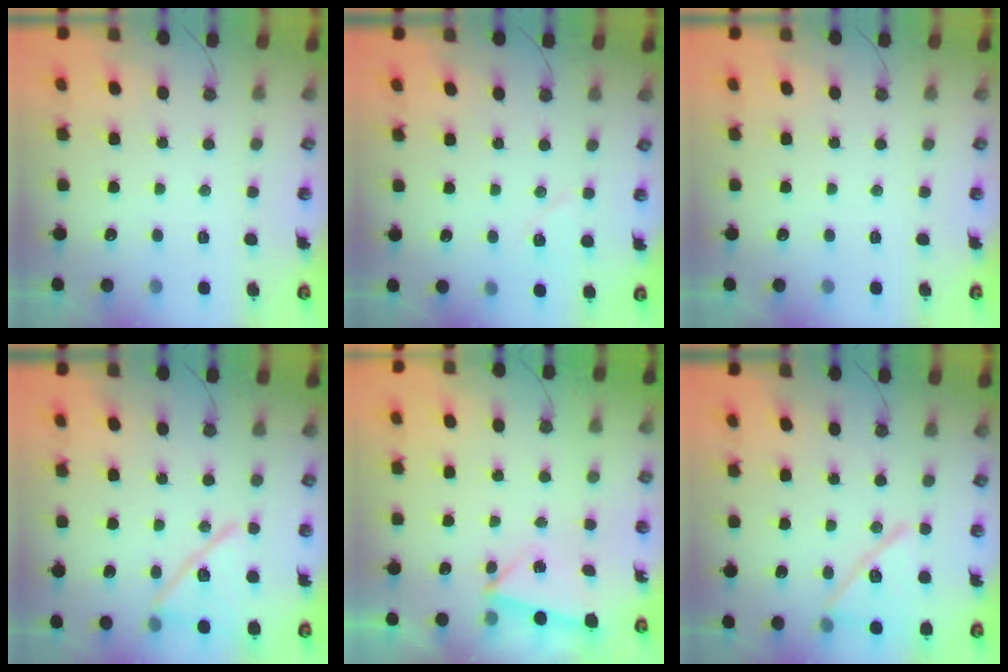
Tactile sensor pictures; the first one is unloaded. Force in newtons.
{"total": 7.0, "press": 7.0, "slide": 0.6}
{"total": 0.0}
{"total": 14.2, "press": 14.2, "slide": 0.5}
{"total": 2.9, "press": 2.7, "slide": 1.2}
{"total": 13.5, "press": 12.3, "slide": 5.6}